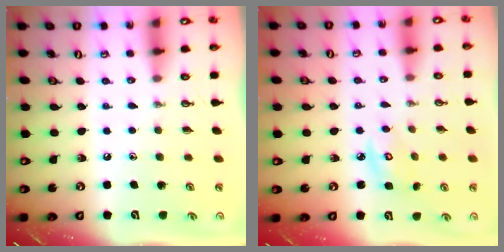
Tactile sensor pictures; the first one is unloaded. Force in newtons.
{"total": 4.1, "press": 4.1, "slide": 0.1}